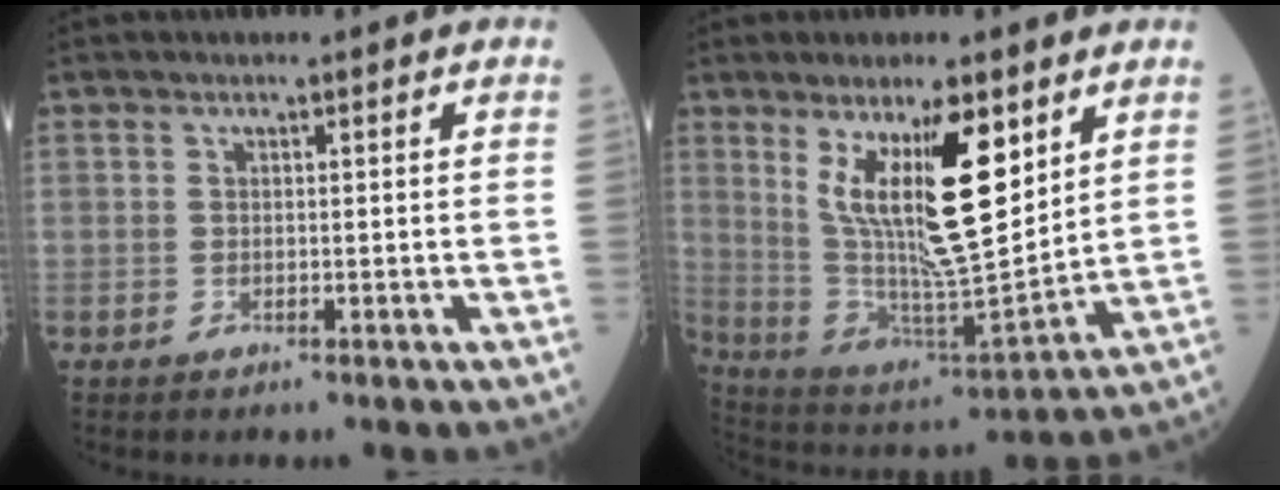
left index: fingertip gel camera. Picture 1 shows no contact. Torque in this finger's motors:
{"motor_torque": [1.95, -0.19, 1.05, 0.21]}